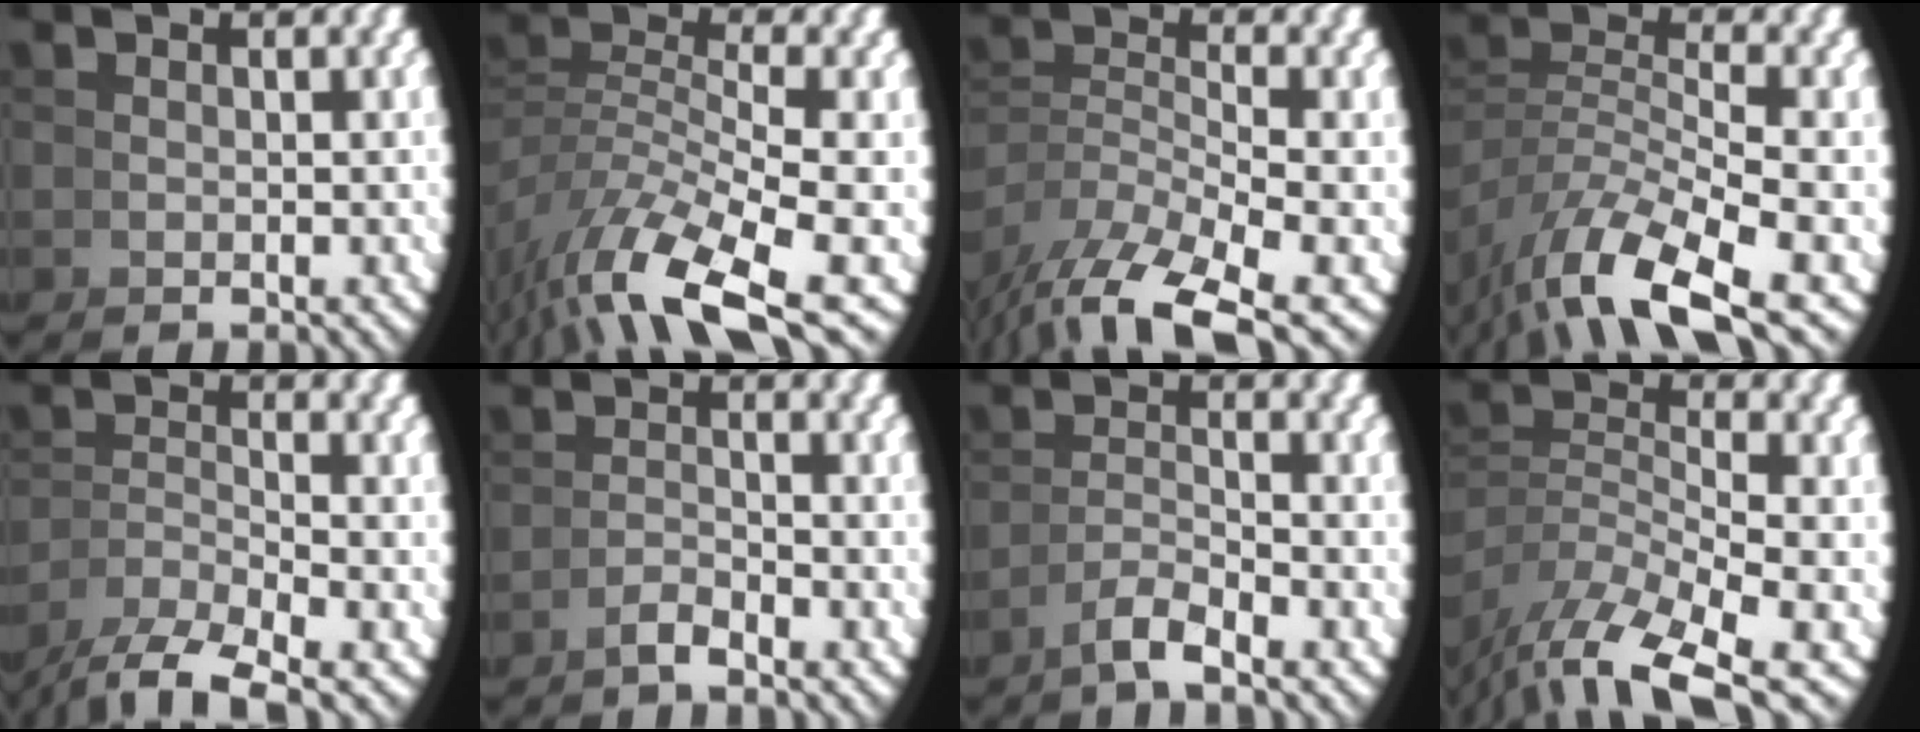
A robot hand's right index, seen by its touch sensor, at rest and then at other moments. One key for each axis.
{"total": 7.2, "fx": -4.0, "fy": 2.5, "fz": 5.4, "tx": -0.107, "ty": -0.033, "tz": -0.040}
{"total": 6.0, "fx": -3.5, "fy": 2.9, "fz": 3.9, "tx": -0.081, "ty": -0.031, "tz": -0.040}
{"total": 6.2, "fx": -3.4, "fy": 2.3, "fz": 4.7, "tx": -0.088, "ty": -0.021, "tz": -0.037}
{"total": 4.7, "fx": -3.6, "fy": 1.4, "fz": 2.6, "tx": -0.047, "ty": -0.013, "tz": -0.049}
{"total": 2.0, "fx": -1.6, "fy": -1.1, "fz": 0.3, "tx": 0.013, "ty": 0.008, "tz": -0.034}
{"total": 2.3, "fx": -1.8, "fy": -0.5, "fz": 1.3, "tx": -0.012, "ty": 0.005, "tz": -0.035}
{"total": 6.1, "fx": -3.7, "fy": 2.6, "fz": 4.1, "tx": -0.083, "ty": -0.032, "tz": -0.041}